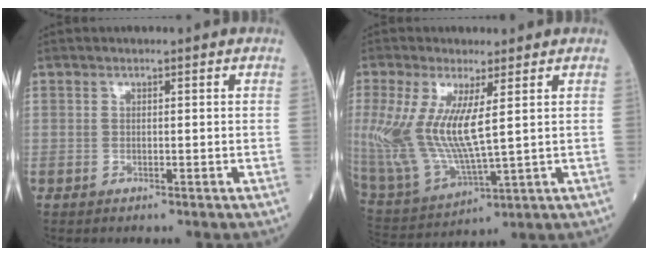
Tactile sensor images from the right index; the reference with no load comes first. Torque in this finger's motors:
{"motor_torque": [1.83, 0.31, 0.82, 0.21]}